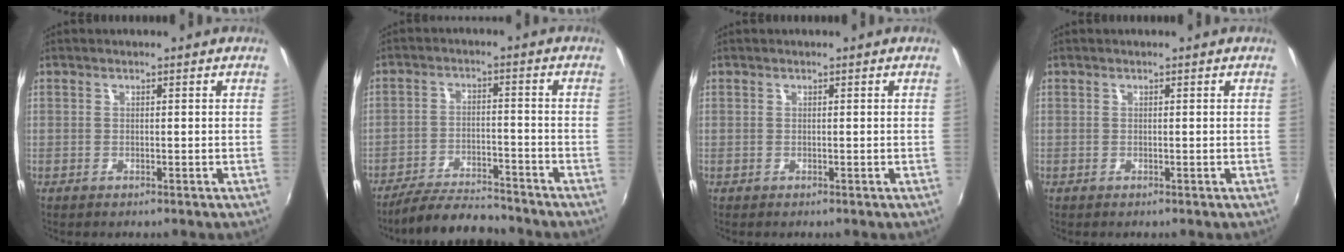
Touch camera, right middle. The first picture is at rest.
{"total": 9.8, "force": [-9.1, 1.8, 3.1], "torque": [-0.084, -0.002, -0.145]}
{"total": 0.0}
{"total": 0.0}